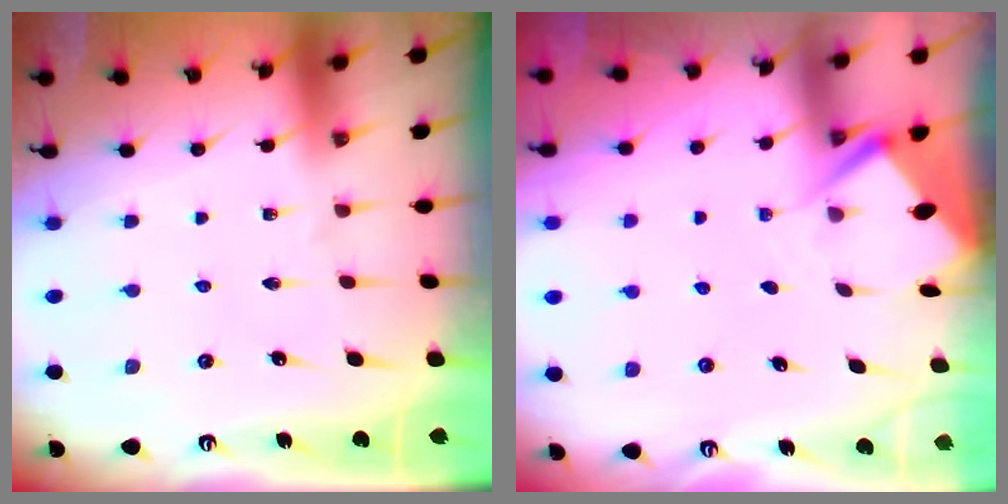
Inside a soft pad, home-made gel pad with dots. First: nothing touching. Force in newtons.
{"total": 2.9, "press": 2.8, "slide": 0.4}